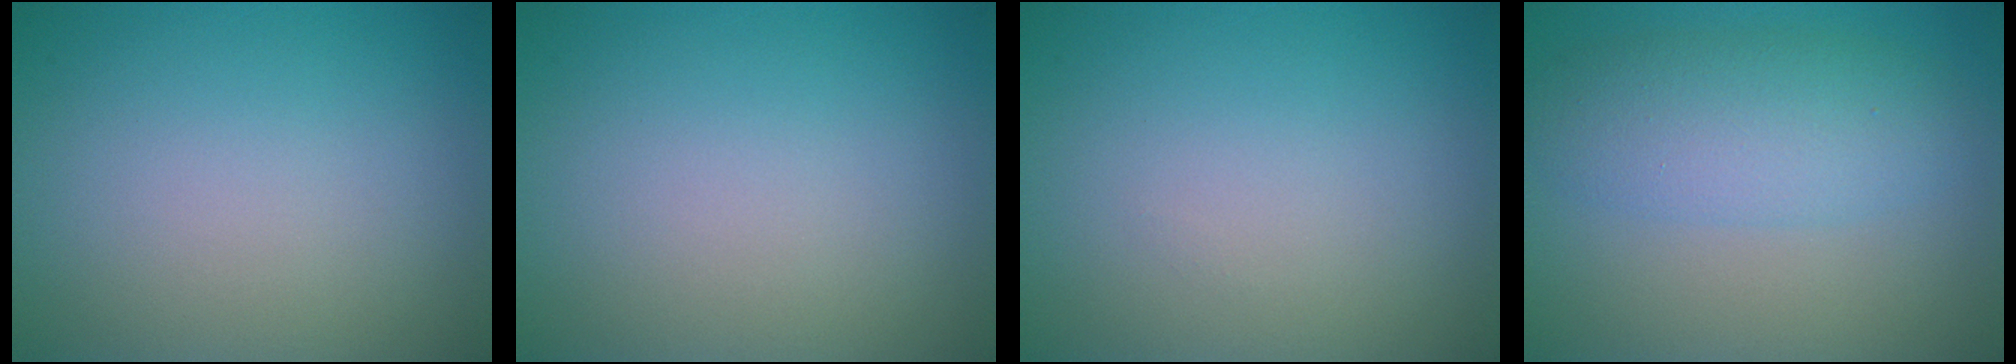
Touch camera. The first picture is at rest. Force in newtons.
{"total": 0.0}
{"total": 0.0}
{"total": 4.8, "press": 4.8, "slide": 0.0}